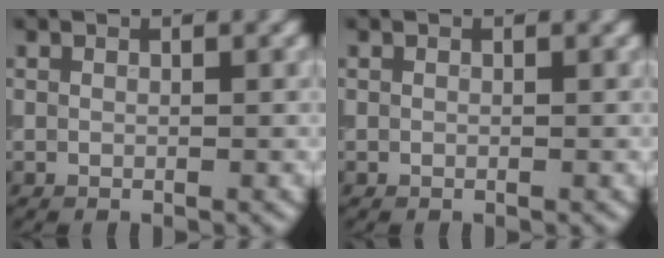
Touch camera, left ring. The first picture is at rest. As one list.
[{"total": 0.0}]